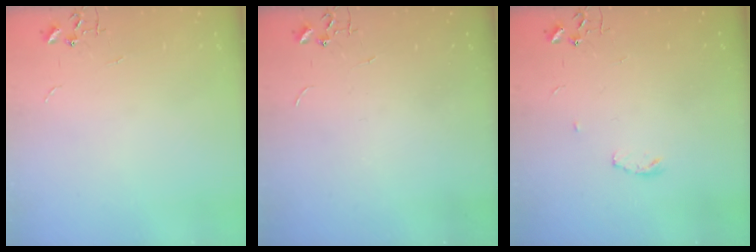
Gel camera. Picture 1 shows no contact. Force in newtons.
{"total": 0.0}
{"total": 4.0, "press": 3.9, "slide": 0.6}